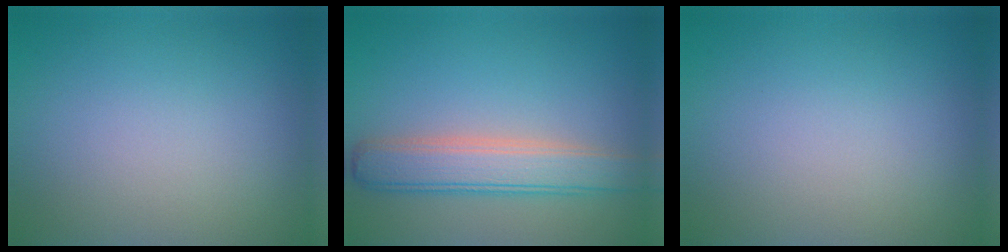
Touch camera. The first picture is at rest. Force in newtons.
{"total": 4.6, "press": 4.5, "slide": 0.2}
{"total": 0.0}